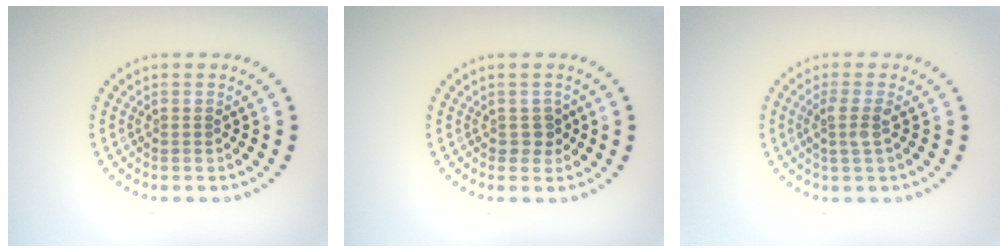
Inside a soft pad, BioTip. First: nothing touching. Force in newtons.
{"total": 1.1, "press": 1.0, "slide": 0.6}
{"total": 1.8, "press": 1.2, "slide": 1.3}